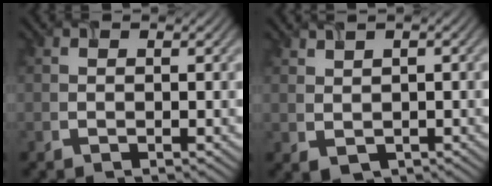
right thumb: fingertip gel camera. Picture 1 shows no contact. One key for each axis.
{"total": 1.8, "fx": 0.8, "fy": 1.1, "fz": 1.2, "tx": -0.027, "ty": -0.004, "tz": 0.022}